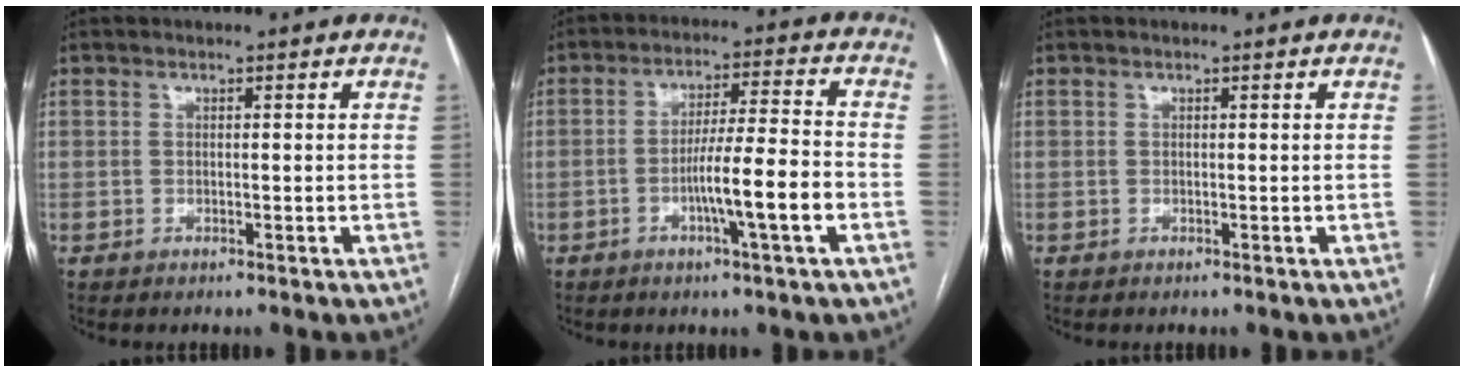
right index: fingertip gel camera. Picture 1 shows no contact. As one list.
[{"total": 11.3, "force": [-3.8, -0.3, 10.7], "torque": [-0.183, 0.006, -0.065]}, {"total": 0.0}]